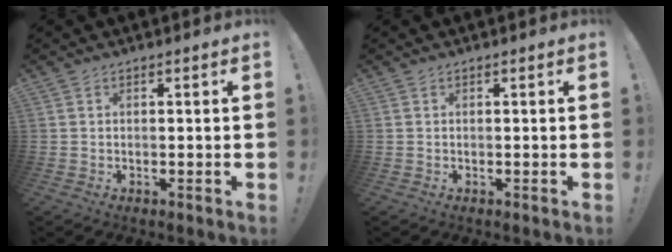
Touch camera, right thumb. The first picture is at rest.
{"total": 0.0}